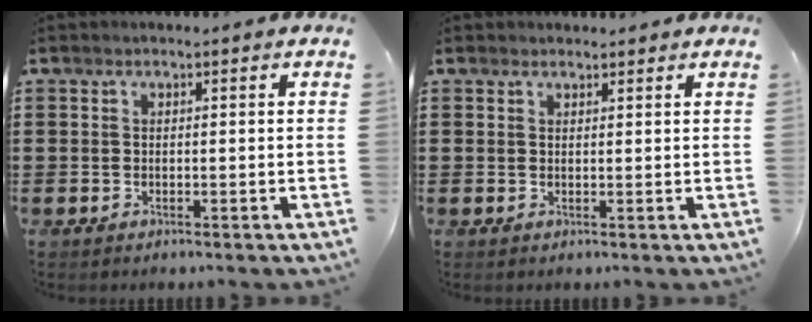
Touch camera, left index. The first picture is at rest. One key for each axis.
{"total": 1.1, "fx": 1.1, "fy": 0.3, "fz": 0.1, "tx": -0.003, "ty": 0.001, "tz": 0.022}